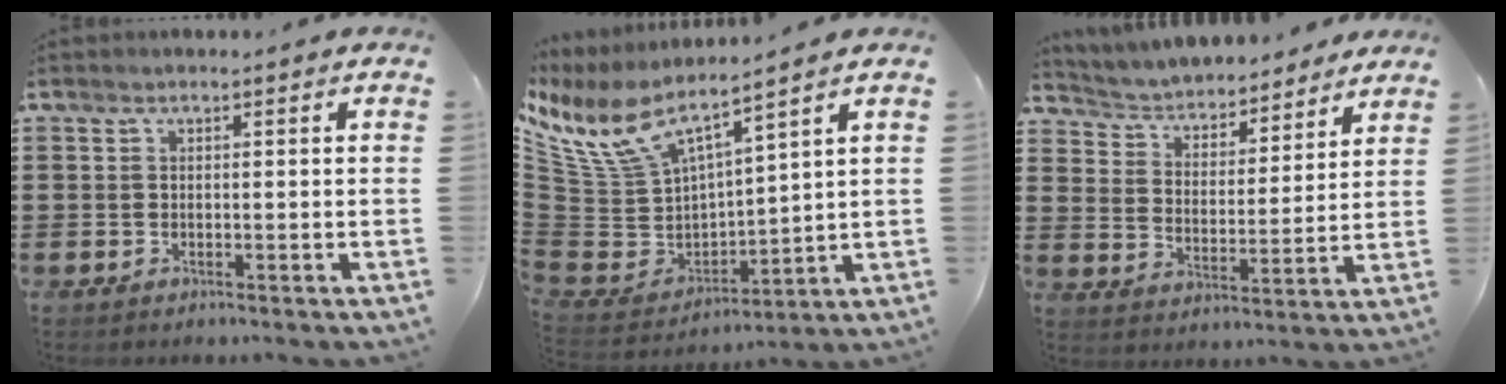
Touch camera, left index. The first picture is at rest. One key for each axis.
{"total": 9.1, "fx": 6.7, "fy": 3.7, "fz": 4.9, "tx": -0.142, "ty": -0.043, "tz": 0.118}
{"total": 4.1, "fx": 4.1, "fy": 0.7, "fz": 0.0, "tx": -0.026, "ty": -0.033, "tz": 0.063}